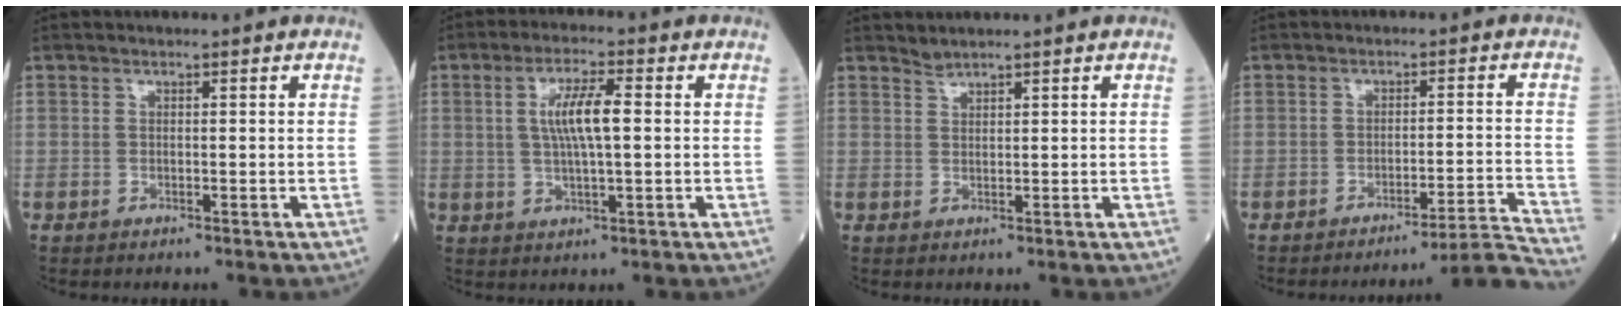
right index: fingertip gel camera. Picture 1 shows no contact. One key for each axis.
{"total": 6.8, "fx": 0.9, "fy": 1.0, "fz": 6.7, "tx": -0.130, "ty": 0.007, "tz": 0.017}
{"total": 1.2, "fx": 1.2, "fy": -0.2, "fz": 0.0, "tx": -0.001, "ty": 0.000, "tz": 0.025}
{"total": 9.3, "fx": -8.5, "fy": -3.7, "fz": 0.8, "tx": 0.013, "ty": 0.001, "tz": -0.120}